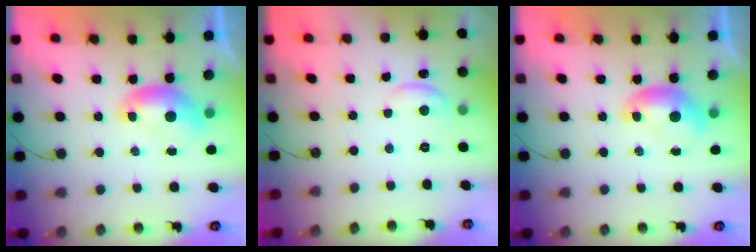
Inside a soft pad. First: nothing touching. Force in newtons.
{"total": 1.1, "press": 1.0, "slide": 0.6}
{"total": 0.0}